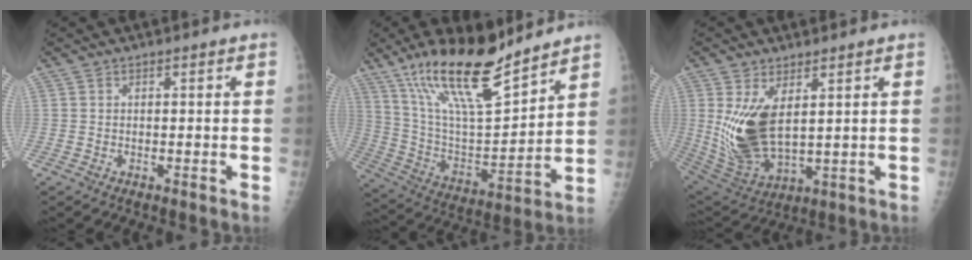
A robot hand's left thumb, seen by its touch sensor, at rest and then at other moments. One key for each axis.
{"total": 21.3, "fx": 15.7, "fy": 5.5, "fz": 13.4, "tx": -0.214, "ty": -0.073, "tz": 0.289}
{"total": 12.6, "fx": 2.9, "fy": 6.2, "fz": 10.6, "tx": -0.206, "ty": -0.025, "tz": 0.078}